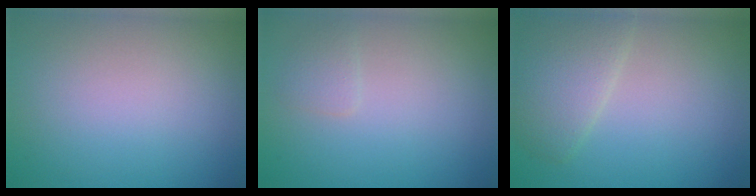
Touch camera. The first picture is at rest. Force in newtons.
{"total": 1.0, "press": 1.0, "slide": 0.0}
{"total": 3.8, "press": 3.8, "slide": 0.2}